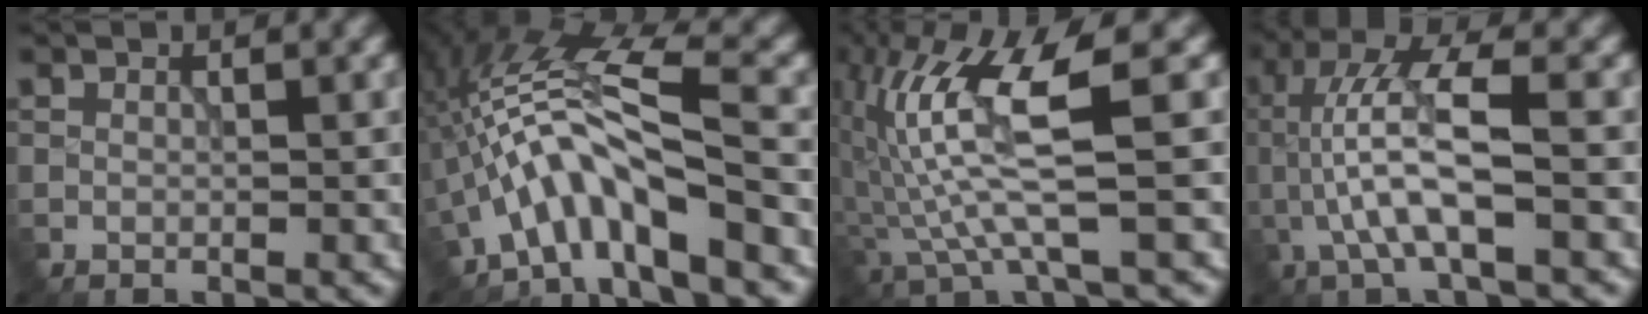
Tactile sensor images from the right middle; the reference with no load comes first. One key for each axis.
{"total": 7.2, "fx": -2.9, "fy": 1.7, "fz": 6.4, "tx": -0.113, "ty": 0.023, "tz": -0.061}
{"total": 7.1, "fx": 0.4, "fy": 1.1, "fz": 7.0, "tx": -0.159, "ty": 0.004, "tz": 0.015}
{"total": 7.0, "fx": -1.0, "fy": 2.0, "fz": 6.7, "tx": -0.139, "ty": 0.020, "tz": -0.024}